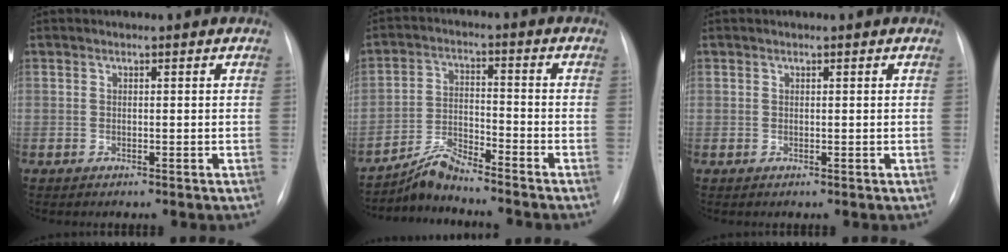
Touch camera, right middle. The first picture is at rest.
{"total": 5.5, "force": [-5.4, -0.5, 0.9], "torque": [-0.030, -0.009, -0.098]}
{"total": 0.0}